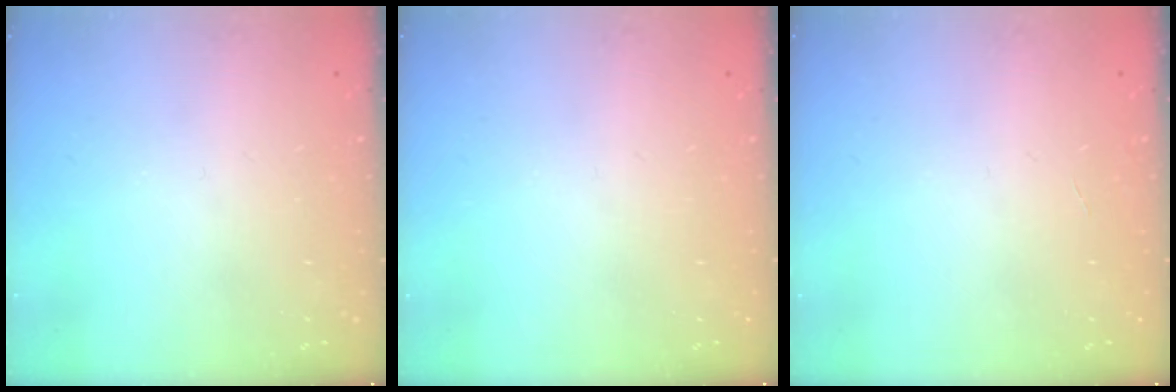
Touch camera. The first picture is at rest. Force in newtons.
{"total": 0.0}
{"total": 0.0}